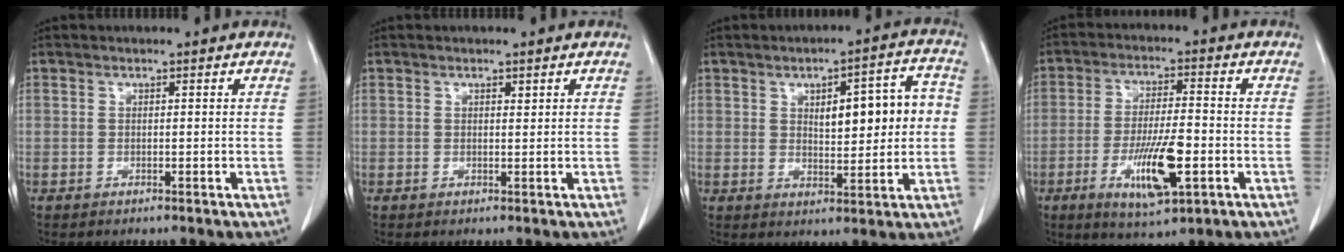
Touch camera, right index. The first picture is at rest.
{"total": 0.5, "force": [0.4, 0.2, 0.3], "torque": [-0.009, -0.003, 0.006]}
{"total": 10.3, "force": [1.4, 3.4, 9.6], "torque": [-0.127, 0.027, 0.025]}
{"total": 10.4, "force": [-3.5, 2.1, 9.6], "torque": [-0.178, -0.011, -0.055]}